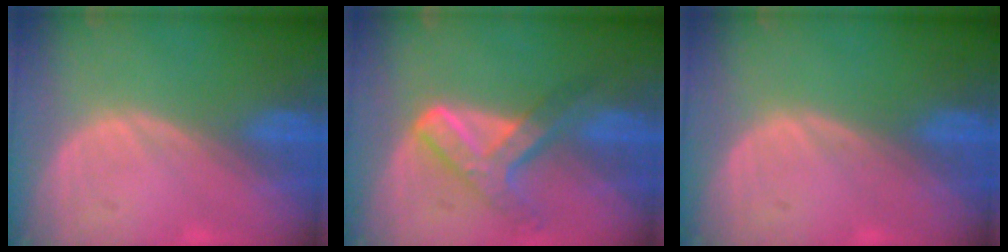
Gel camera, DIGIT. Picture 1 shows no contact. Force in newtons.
{"total": 7.2, "press": 6.0, "slide": 3.8}
{"total": 0.0}